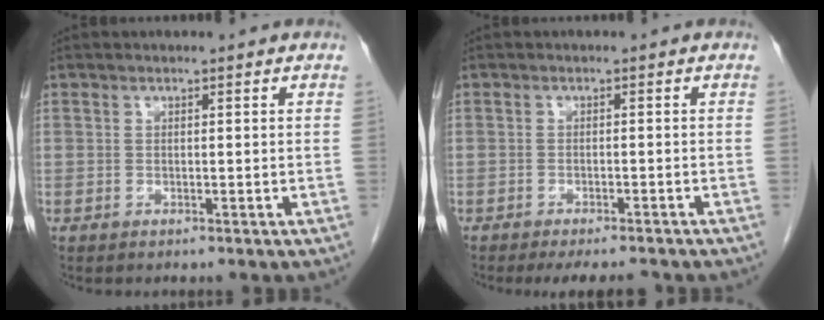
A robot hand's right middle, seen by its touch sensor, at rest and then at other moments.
{"total": 6.6, "force": [-5.9, 1.3, 2.8], "torque": [-0.031, -0.011, -0.077]}